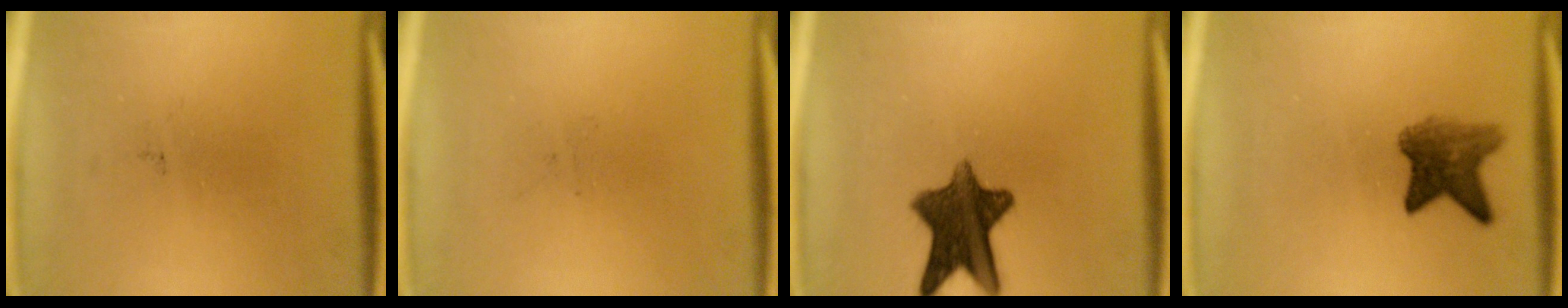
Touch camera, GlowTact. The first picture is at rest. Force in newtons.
{"total": 0.0}
{"total": 10.9}
{"total": 5.6}